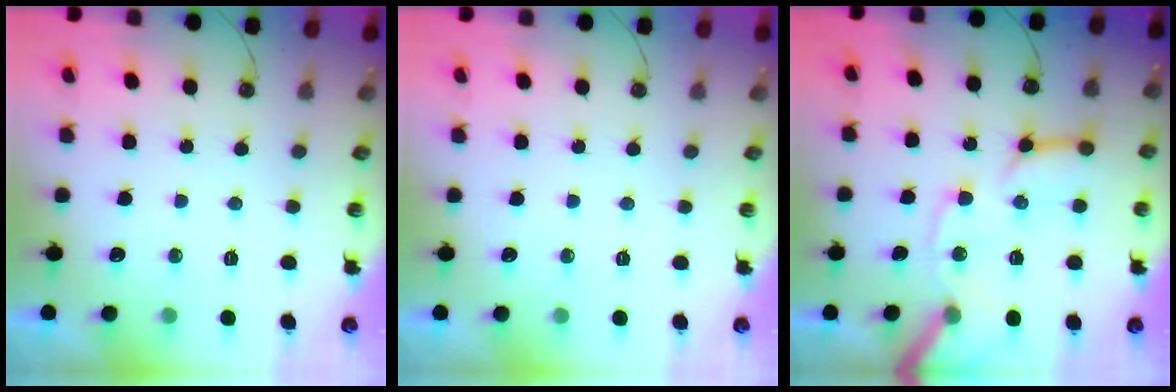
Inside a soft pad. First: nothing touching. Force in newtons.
{"total": 0.0}
{"total": 15.3, "press": 15.2, "slide": 1.5}